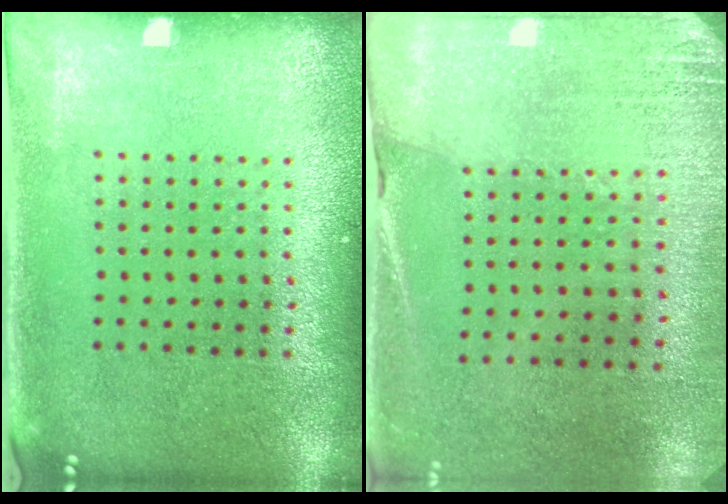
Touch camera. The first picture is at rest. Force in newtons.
{"total": 2.6, "press": 2.4, "slide": 1.1}